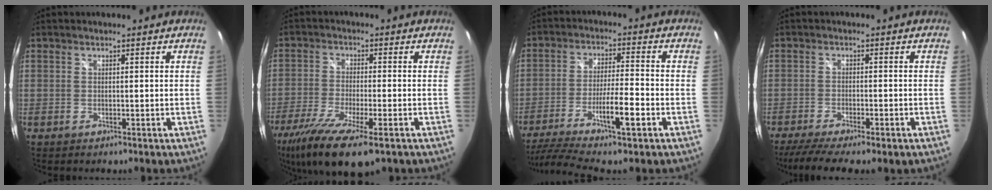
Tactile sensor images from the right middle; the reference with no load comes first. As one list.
[{"total": 14.2, "force": [-9.0, 3.3, 10.5], "torque": [-0.221, -0.057, -0.161]}, {"total": 13.9, "force": [-8.2, 1.1, 11.1], "torque": [-0.219, -0.025, -0.141]}, {"total": 9.3, "force": [-7.1, 1.1, 5.8], "torque": [-0.124, -0.033, -0.114]}]